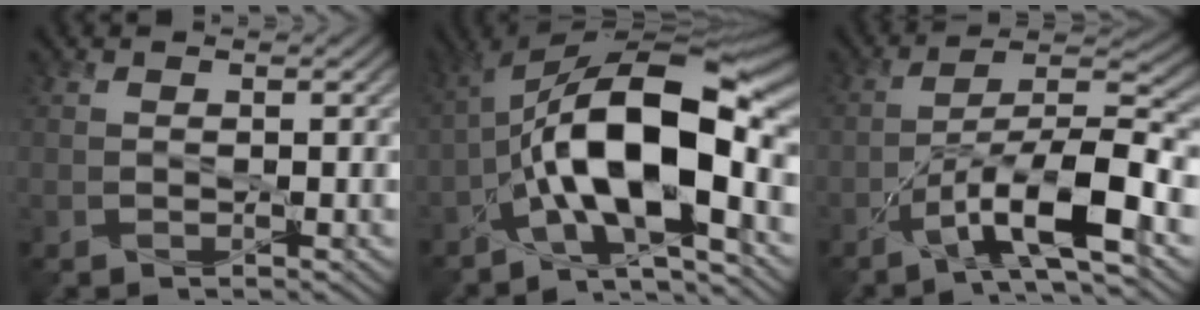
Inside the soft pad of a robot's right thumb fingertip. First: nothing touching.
{"total": 15.5, "force": [-4.0, 5.0, 14.1], "torque": [-0.236, 0.018, -0.078]}
{"total": 10.9, "force": [-6.2, 2.0, 8.7], "torque": [-0.147, 0.014, -0.116]}